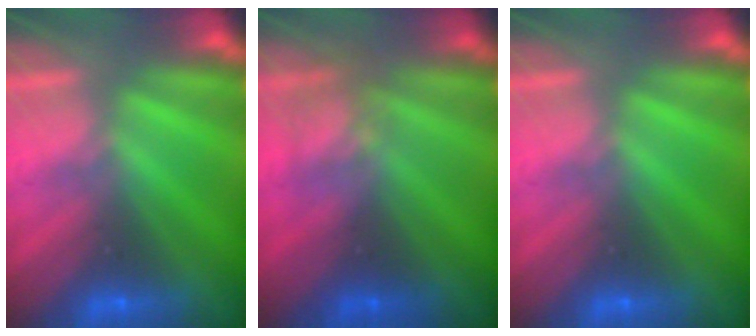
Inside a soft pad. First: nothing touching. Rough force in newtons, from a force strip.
{"total": 2.4}
{"total": 0.0}